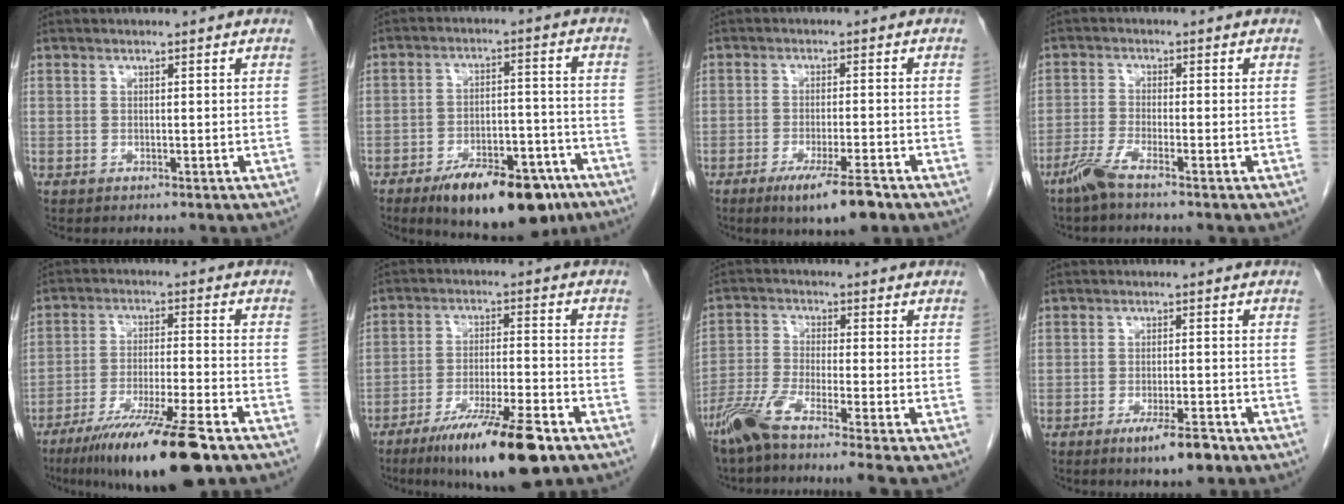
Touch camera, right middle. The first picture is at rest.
{"total": 15.3, "force": [-10.3, 5.6, 9.8], "torque": [-0.121, 0.011, -0.154]}
{"total": 7.2, "force": [-4.7, 0.5, 5.5], "torque": [-0.091, -0.015, -0.075]}
{"total": 3.7, "force": [-2.8, -0.2, 2.3], "torque": [-0.055, -0.009, -0.065]}
{"total": 15.5, "force": [-10.7, 0.6, 11.2], "torque": [-0.181, -0.038, -0.182]}
{"total": 13.9, "force": [-9.0, 1.5, 10.5], "torque": [-0.172, -0.027, -0.149]}
{"total": 8.2, "force": [-6.3, -1.0, 5.2], "torque": [-0.106, -0.025, -0.120]}
{"total": 5.2, "force": [-3.4, 0.7, 3.9], "torque": [-0.065, -0.007, -0.052]}